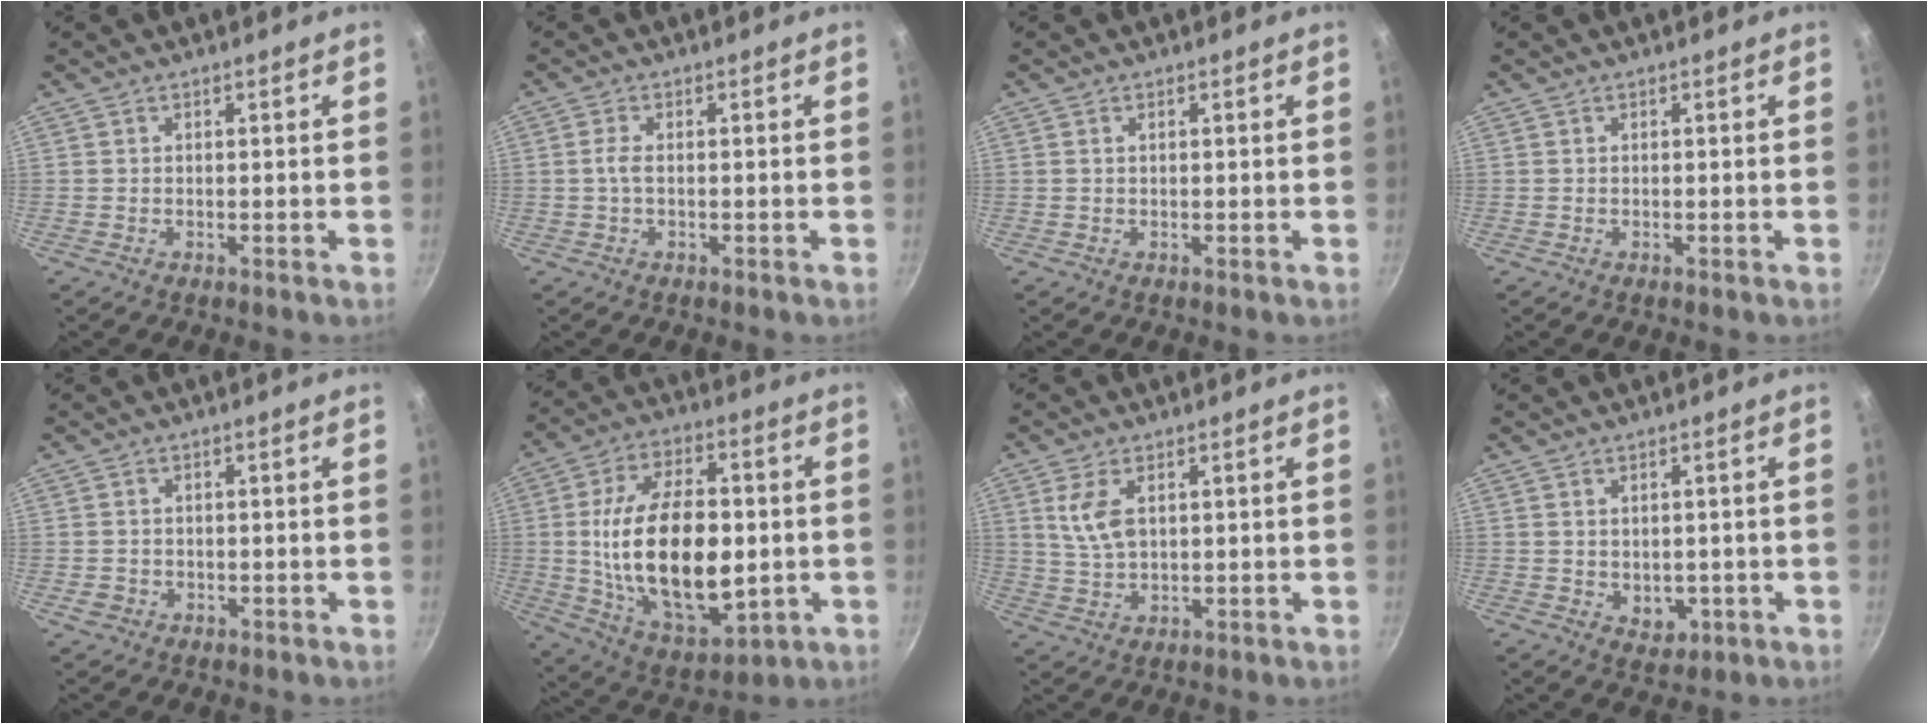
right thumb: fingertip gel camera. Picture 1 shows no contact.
{"total": 2.0, "force": [-0.2, 0.9, 1.8], "torque": [-0.045, 0.006, -0.007]}
{"total": 0.6, "force": [0.2, 0.3, 0.5], "torque": [-0.009, 0.003, 0.004]}
{"total": 0.0}
{"total": 2.1, "force": [-0.7, 1.9, 0.8], "torque": [-0.011, 0.006, -0.004]}
{"total": 25.0, "force": [-0.9, 14.1, 20.7], "torque": [-0.345, 0.008, 0.003]}
{"total": 6.2, "force": [1.9, 3.4, 4.8], "torque": [-0.090, -0.011, 0.041]}
{"total": 3.7, "force": [-0.3, 2.9, 2.3], "torque": [-0.022, -0.002, 0.007]}